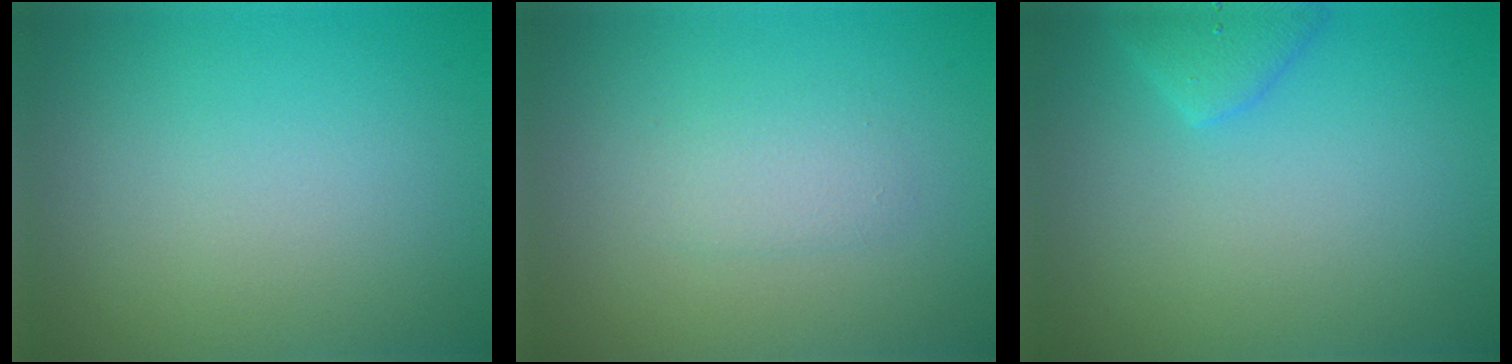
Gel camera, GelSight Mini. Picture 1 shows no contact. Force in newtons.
{"total": 1.5, "press": 1.5, "slide": 0.1}
{"total": 2.1, "press": 2.1, "slide": 0.1}